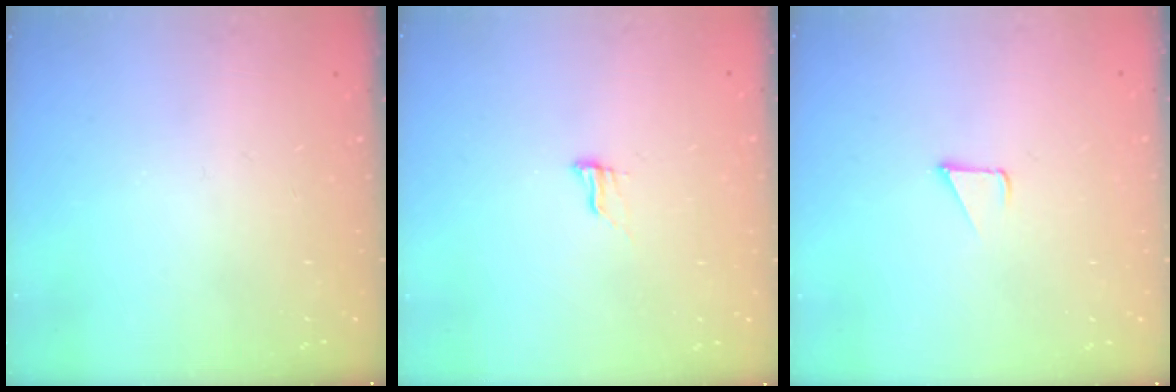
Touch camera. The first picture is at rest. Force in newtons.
{"total": 6.3, "press": 6.0, "slide": 1.8}
{"total": 1.6, "press": 1.6, "slide": 0.1}